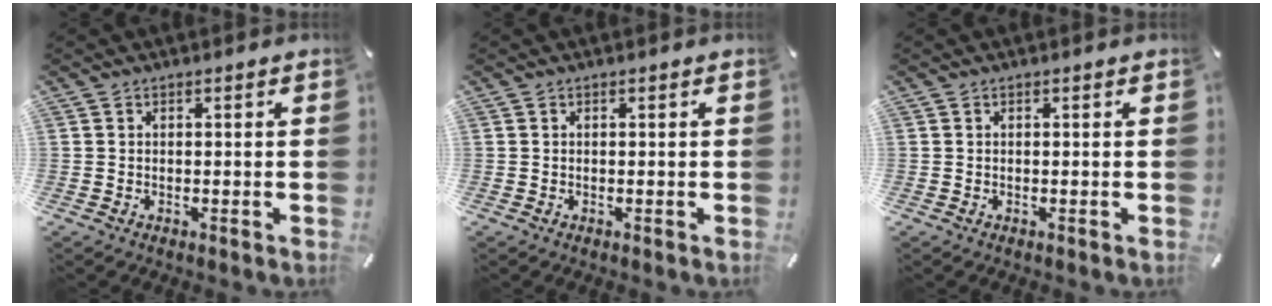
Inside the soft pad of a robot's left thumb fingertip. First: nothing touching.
{"total": 0.0}
{"total": 0.0}